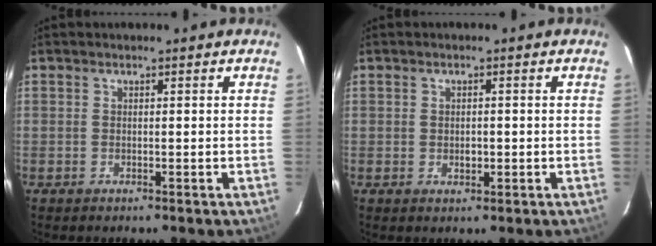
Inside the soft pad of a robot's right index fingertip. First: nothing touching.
{"total": 1.6, "force": [-0.2, 1.4, 0.8], "torque": [-0.011, 0.000, -0.002]}